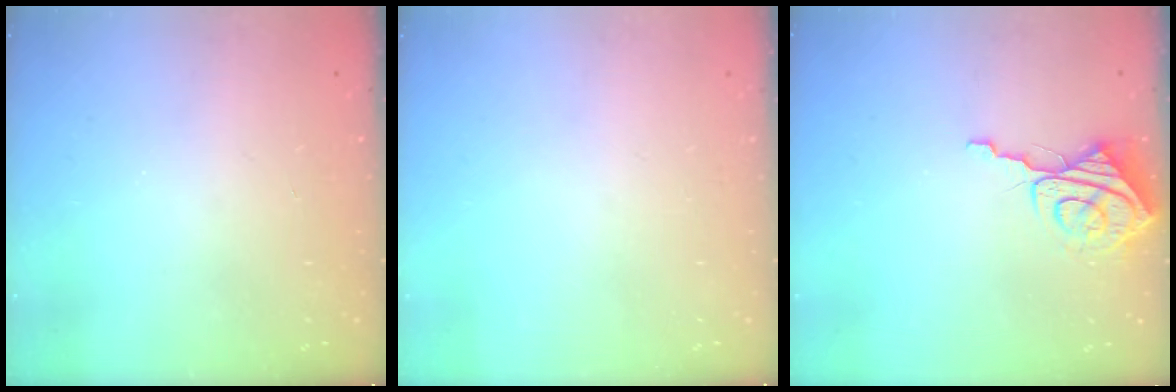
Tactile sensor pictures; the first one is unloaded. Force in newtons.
{"total": 0.0}
{"total": 8.9, "press": 8.8, "slide": 1.0}